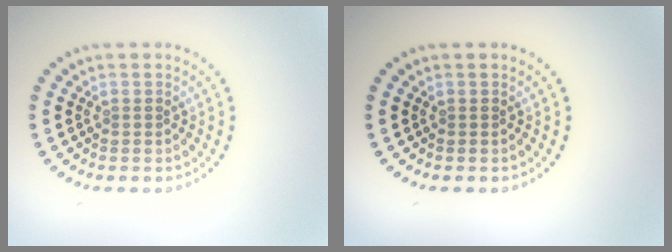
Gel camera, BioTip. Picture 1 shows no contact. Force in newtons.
{"total": 0.0}